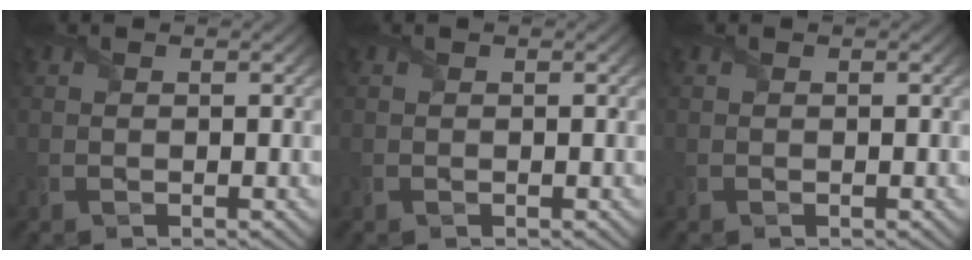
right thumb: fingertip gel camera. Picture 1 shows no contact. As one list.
[{"total": 0.0}, {"total": 0.0}]